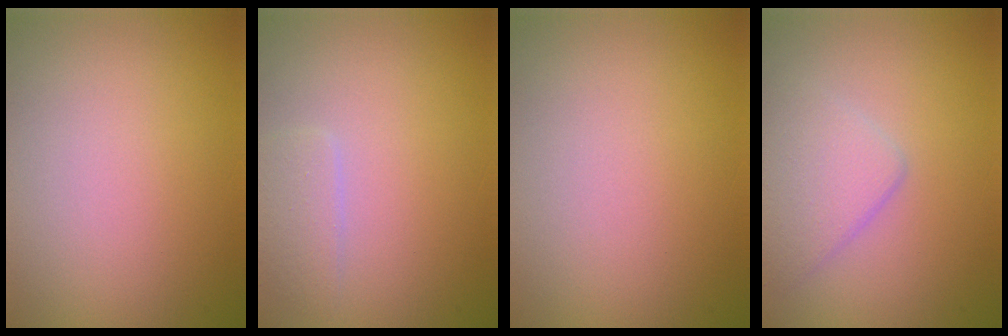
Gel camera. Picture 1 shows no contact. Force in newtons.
{"total": 1.5, "press": 1.5, "slide": 0.1}
{"total": 0.0}
{"total": 2.7, "press": 2.7, "slide": 0.2}